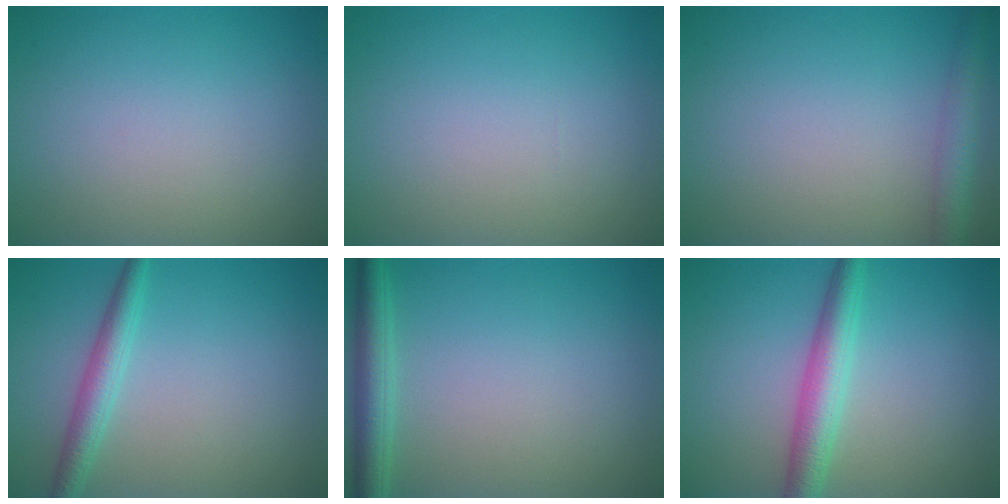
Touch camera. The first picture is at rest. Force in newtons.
{"total": 0.0}
{"total": 2.8, "press": 2.8, "slide": 0.1}
{"total": 2.7, "press": 2.7, "slide": 0.1}
{"total": 3.1, "press": 3.1, "slide": 0.1}
{"total": 4.0, "press": 4.0, "slide": 0.0}